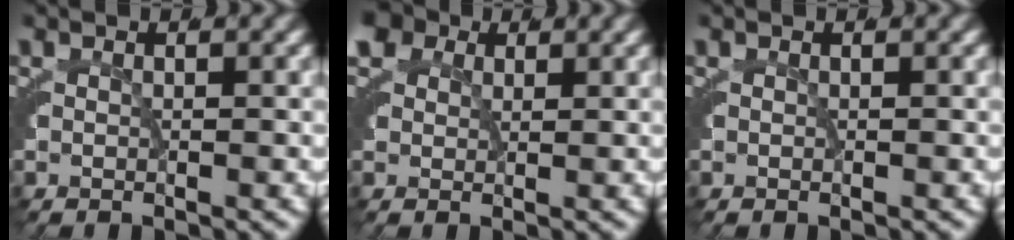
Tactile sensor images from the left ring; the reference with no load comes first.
{"total": 3.9, "force": [2.0, 2.9, 1.6], "torque": [-0.053, -0.006, 0.032]}
{"total": 0.0}